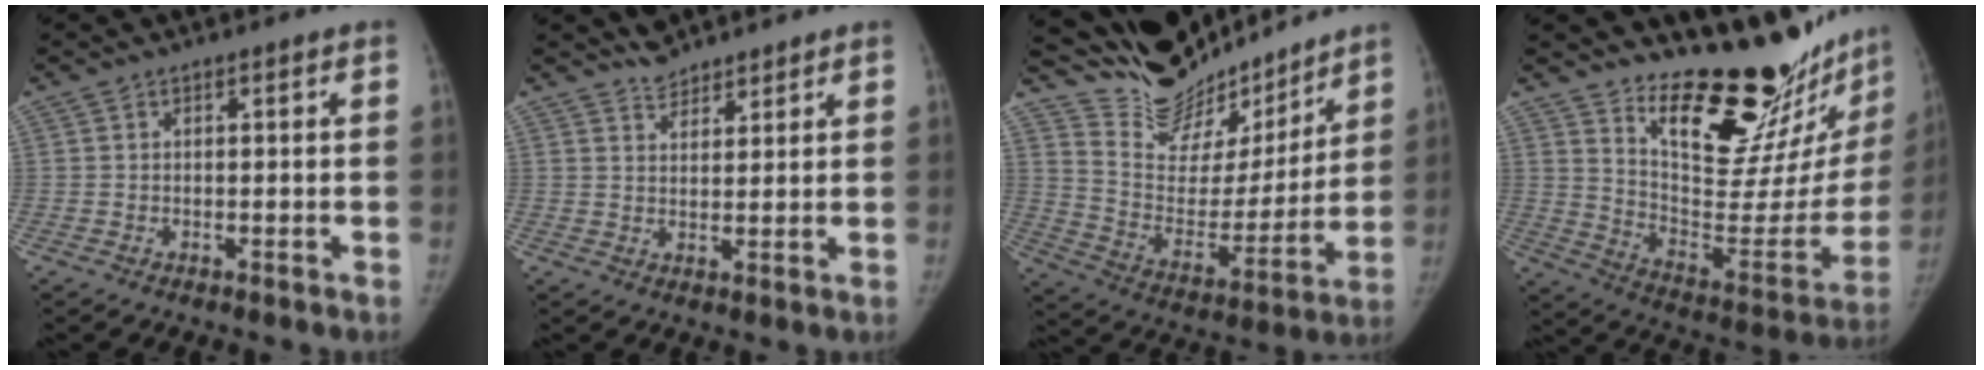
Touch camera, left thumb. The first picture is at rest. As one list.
[{"total": 3.9, "force": [3.7, 1.3, 0.4], "torque": [0.008, -0.017, 0.063]}, {"total": 21.6, "force": [19.6, 7.0, 5.7], "torque": [-0.051, -0.122, 0.323]}, {"total": 26.1, "force": [21.8, 7.0, 12.5], "torque": [-0.134, -0.193, 0.318]}]